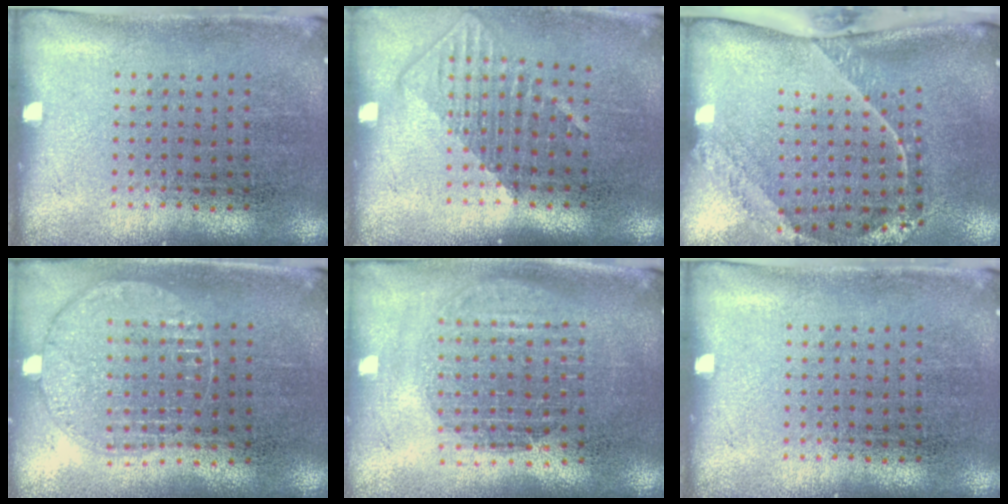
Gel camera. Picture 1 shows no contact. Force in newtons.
{"total": 1.4, "press": 1.1, "slide": 0.9}
{"total": 2.6, "press": 1.7, "slide": 2.0}
{"total": 1.0, "press": 1.0, "slide": 0.1}
{"total": 1.6, "press": 1.3, "slide": 0.9}
{"total": 0.0}